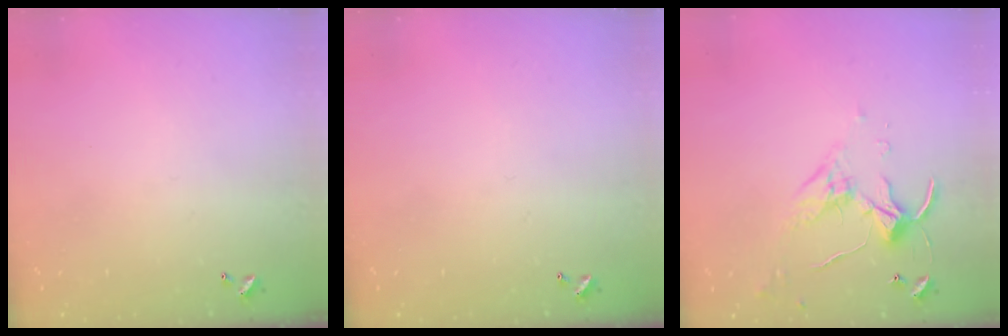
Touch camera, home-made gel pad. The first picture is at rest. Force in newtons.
{"total": 0.0}
{"total": 4.6, "press": 4.5, "slide": 0.7}